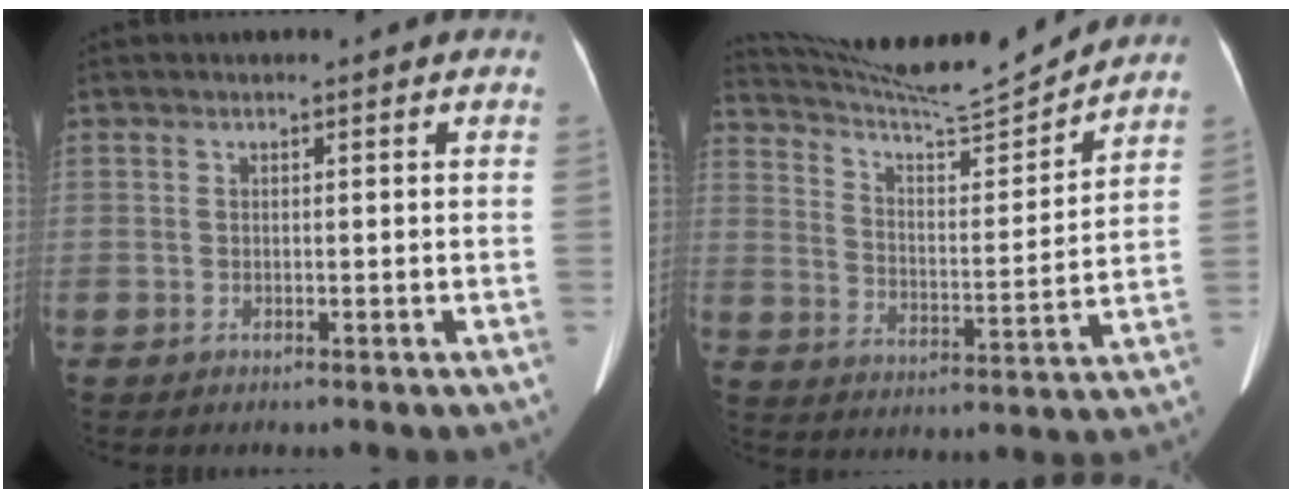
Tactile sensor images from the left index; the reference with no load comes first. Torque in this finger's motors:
{"motor_torque": [0.49, -1.65, 0.06, 0.03]}